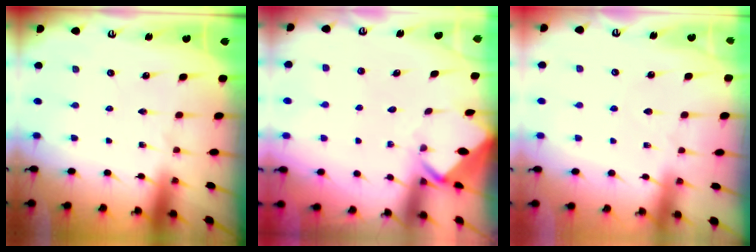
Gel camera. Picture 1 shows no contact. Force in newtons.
{"total": 3.0, "press": 3.0, "slide": 0.1}
{"total": 2.4, "press": 2.4, "slide": 0.5}